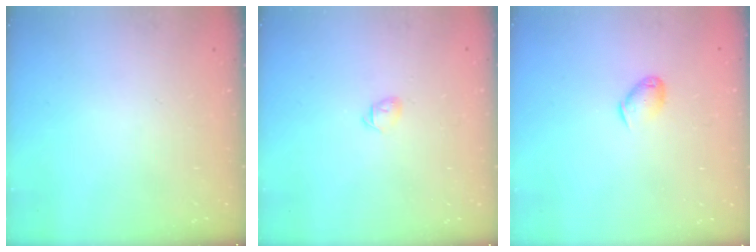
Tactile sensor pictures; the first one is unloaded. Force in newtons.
{"total": 3.2, "press": 3.1, "slide": 0.8}
{"total": 6.6, "press": 6.5, "slide": 0.7}